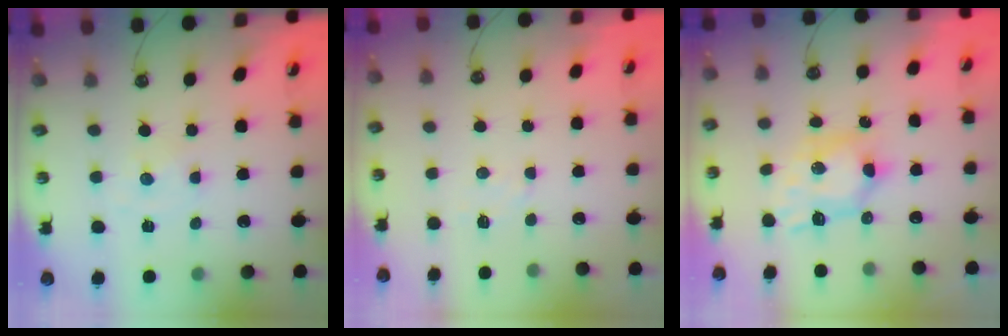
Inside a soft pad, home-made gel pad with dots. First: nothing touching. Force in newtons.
{"total": 5.8, "press": 5.8, "slide": 0.8}
{"total": 8.5, "press": 8.5, "slide": 0.2}